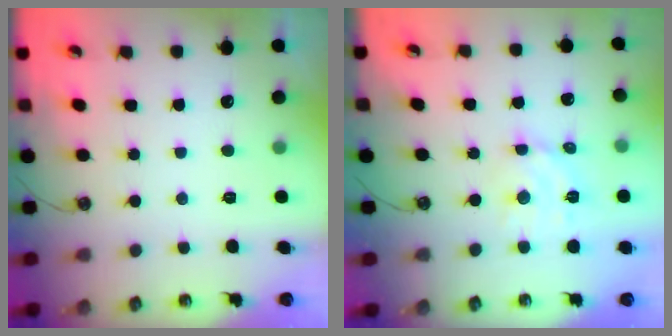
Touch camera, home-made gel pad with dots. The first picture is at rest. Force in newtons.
{"total": 9.3, "press": 9.2, "slide": 1.3}